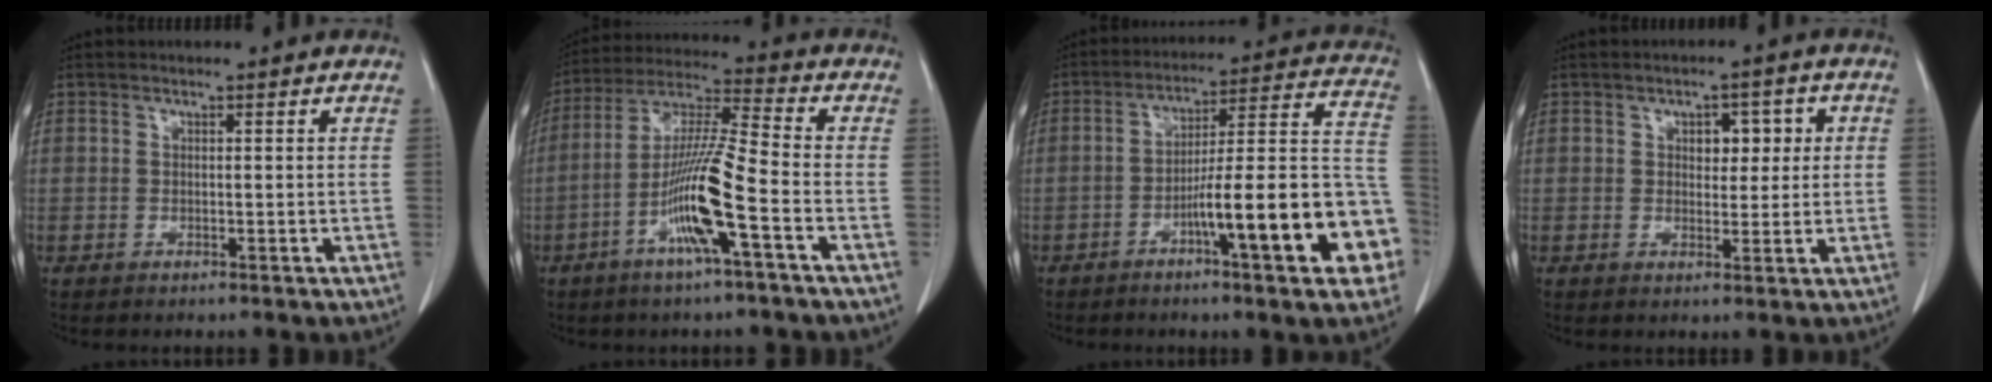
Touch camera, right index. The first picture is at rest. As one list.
[{"total": 12.4, "force": [-4.7, -0.1, 11.5], "torque": [-0.230, 0.000, -0.096]}, {"total": 18.8, "force": [-7.0, 2.0, 17.3], "torque": [-0.189, 0.031, -0.098]}, {"total": 4.5, "force": [1.2, 2.6, 3.5], "torque": [-0.042, 0.014, 0.018]}]